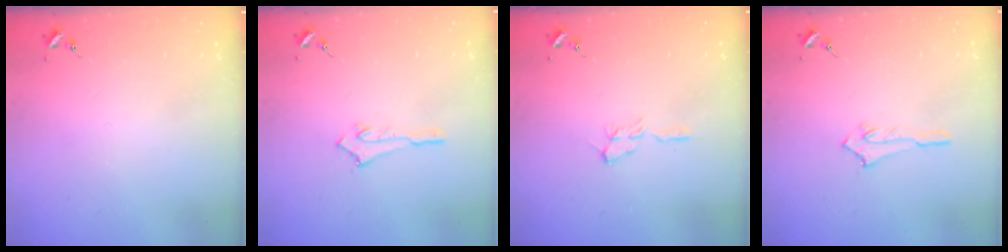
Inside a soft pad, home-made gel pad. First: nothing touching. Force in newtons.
{"total": 2.7, "press": 2.7, "slide": 0.1}
{"total": 6.7, "press": 6.6, "slide": 0.7}
{"total": 2.8, "press": 2.8, "slide": 0.4}